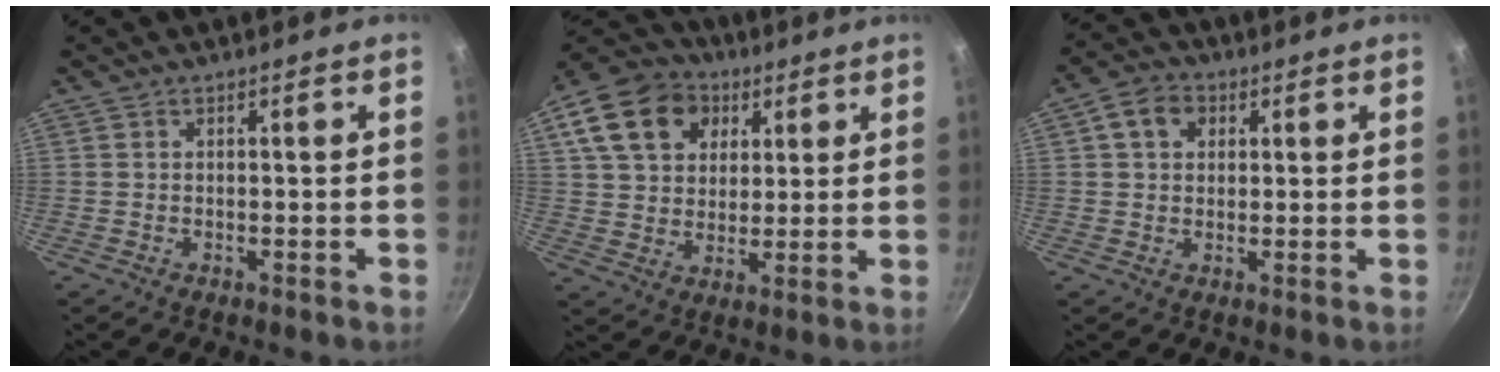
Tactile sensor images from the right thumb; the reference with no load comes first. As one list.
[{"total": 17.9, "force": [7.2, 13.4, 9.4], "torque": [-0.161, 0.013, 0.118]}, {"total": 6.1, "force": [2.0, 4.8, 3.2], "torque": [-0.037, 0.007, 0.023]}]